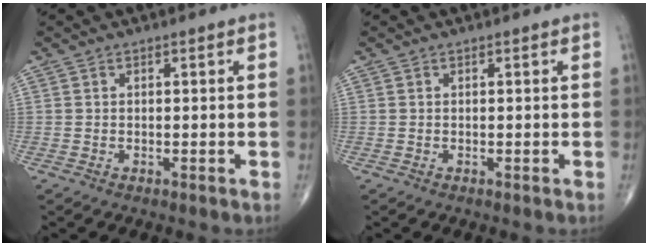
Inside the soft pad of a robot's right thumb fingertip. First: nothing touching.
{"total": 0.0}